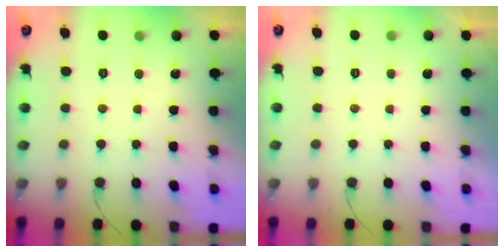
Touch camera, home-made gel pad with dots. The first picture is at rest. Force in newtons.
{"total": 2.3, "press": 2.3, "slide": 0.3}